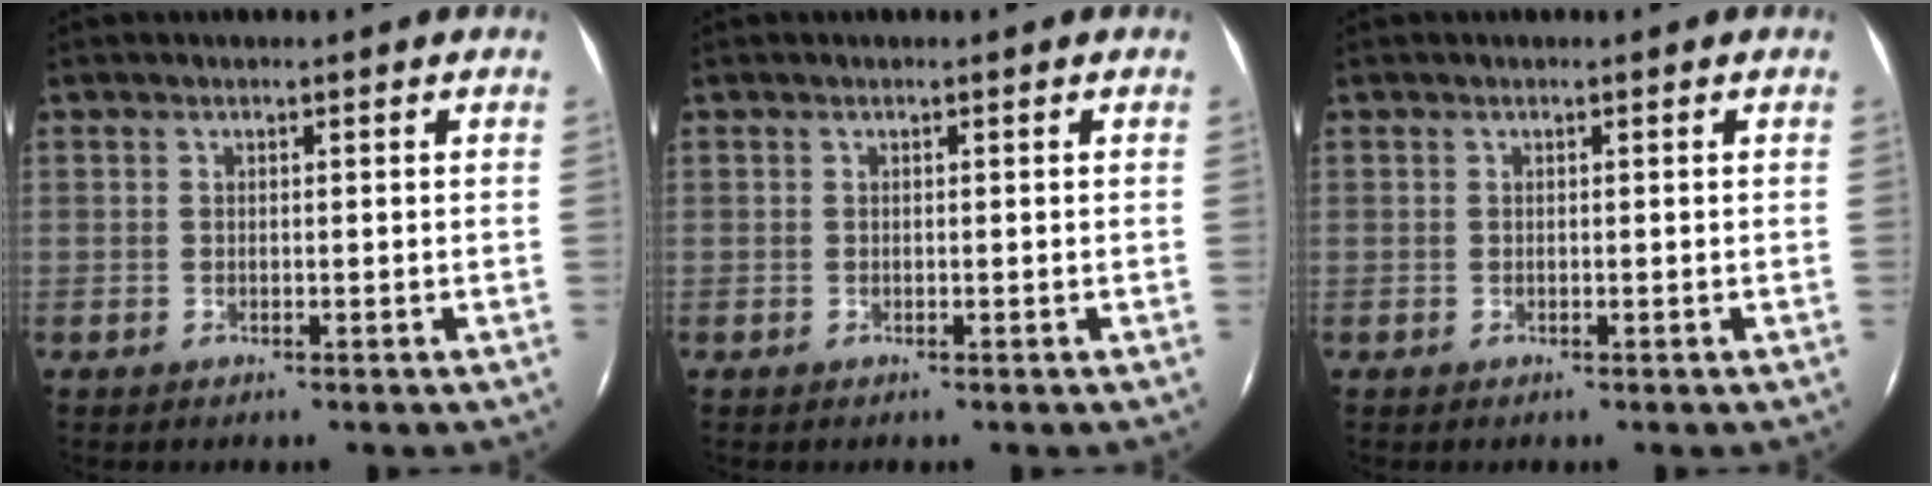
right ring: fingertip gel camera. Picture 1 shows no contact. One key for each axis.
{"total": 0.0}
{"total": 0.0}